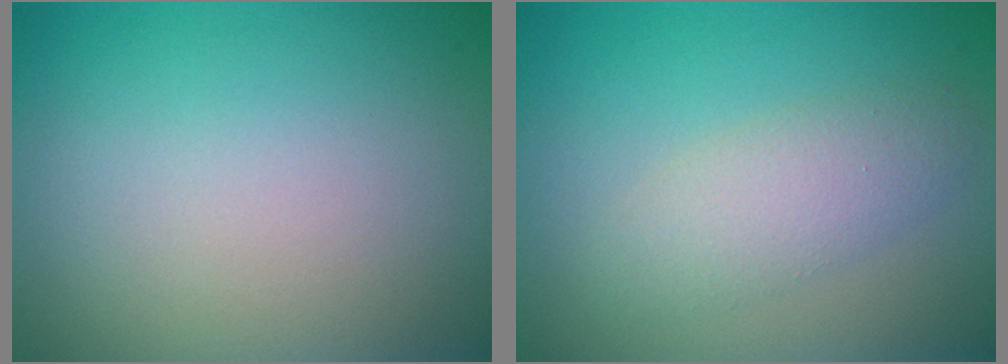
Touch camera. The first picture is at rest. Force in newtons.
{"total": 2.8, "press": 2.8, "slide": 0.0}